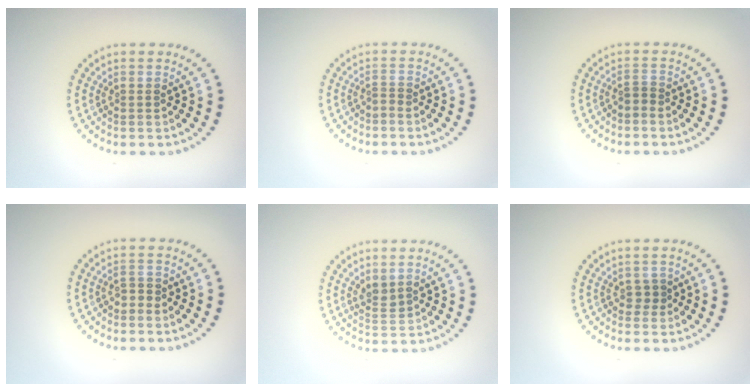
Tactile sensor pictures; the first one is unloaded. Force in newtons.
{"total": 0.5, "press": 0.1, "slide": 0.5}
{"total": 0.9, "press": 0.5, "slide": 0.7}
{"total": 1.0, "press": 0.8, "slide": 0.6}
{"total": 1.5, "press": 1.3, "slide": 0.7}
{"total": 0.8, "press": 0.7, "slide": 0.4}